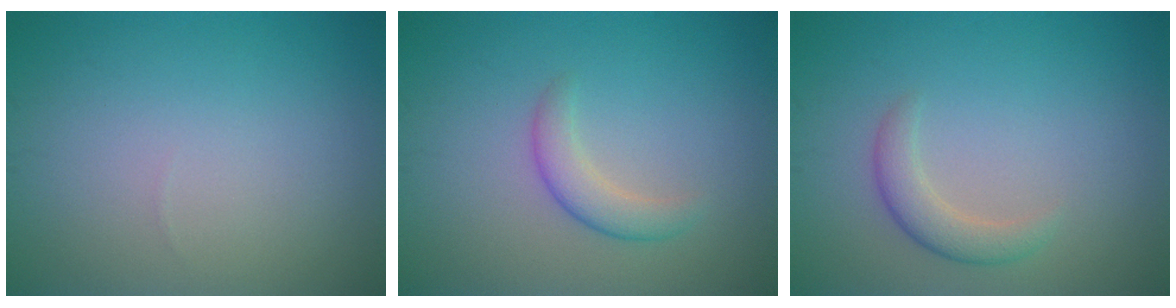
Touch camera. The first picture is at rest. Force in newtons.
{"total": 2.3, "press": 2.3, "slide": 0.1}
{"total": 2.3, "press": 2.3, "slide": 0.2}